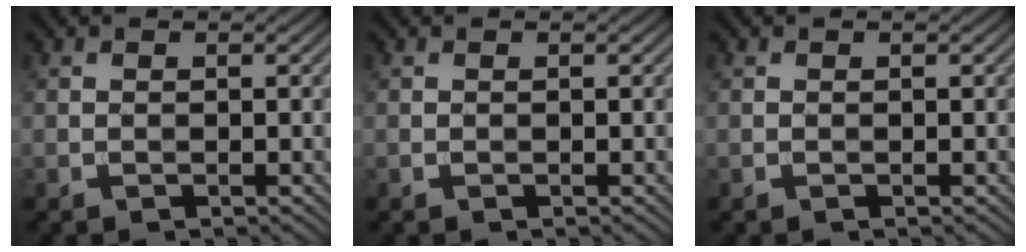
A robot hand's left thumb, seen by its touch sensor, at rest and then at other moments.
{"total": 0.0}
{"total": 0.0}